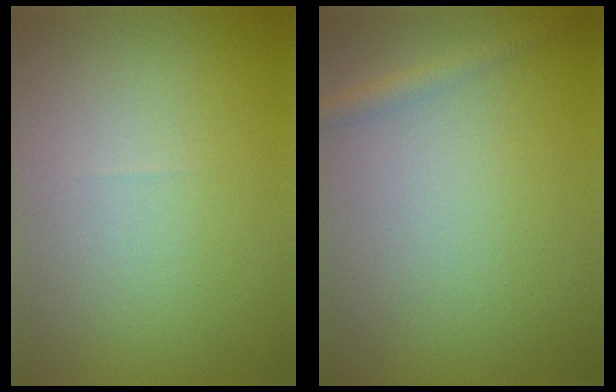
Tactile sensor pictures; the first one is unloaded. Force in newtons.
{"total": 1.4, "press": 1.4, "slide": 0.1}